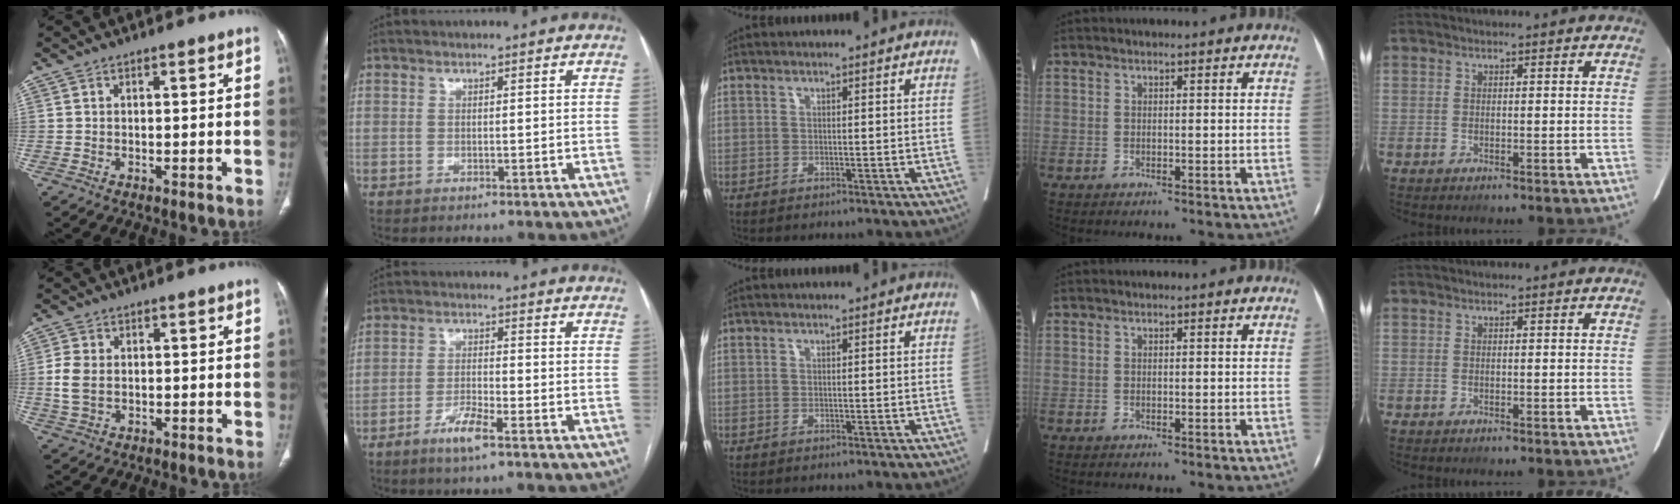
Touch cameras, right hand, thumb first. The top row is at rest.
{"thumb": {"total": 4.8, "force": [-0.2, 3.4, 3.4], "torque": [-0.083, 0.004, -0.003]}, "index": {"total": 4.7, "force": [-3.0, 0.3, 3.6], "torque": [-0.071, -0.005, -0.060]}}